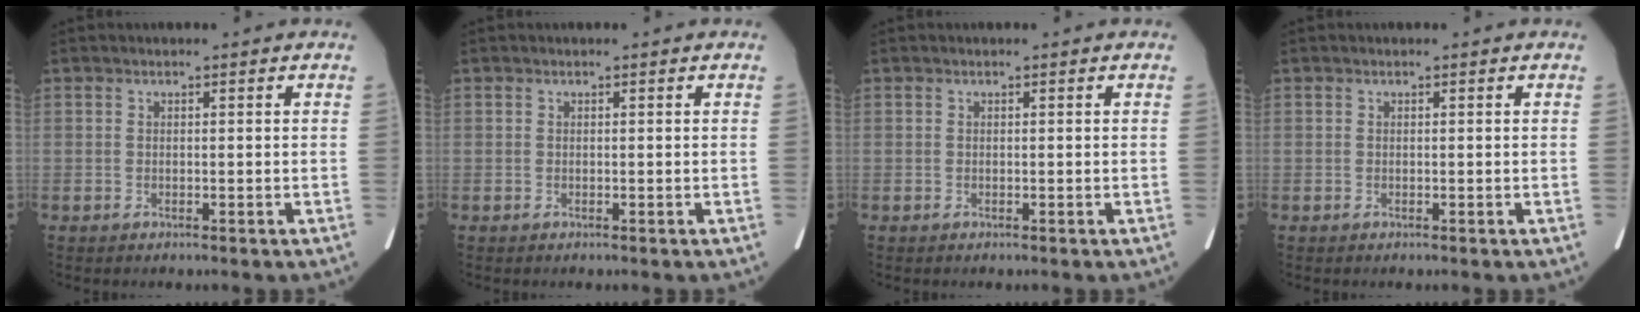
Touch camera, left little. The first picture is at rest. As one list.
[{"total": 0.0}, {"total": 0.0}, {"total": 0.0}]